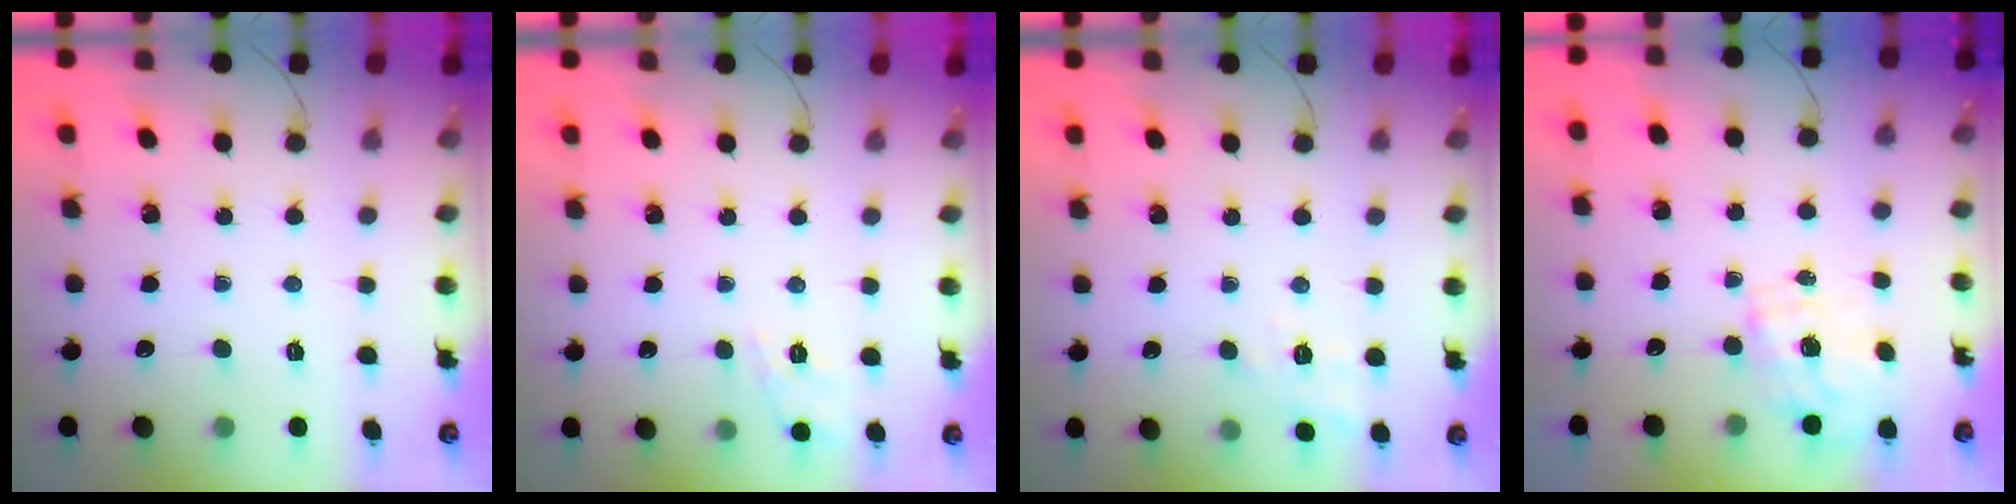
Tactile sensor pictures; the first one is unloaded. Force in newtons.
{"total": 10.1, "press": 10.0, "slide": 1.5}
{"total": 4.3, "press": 3.7, "slide": 2.1}
{"total": 1.0, "press": 0.8, "slide": 0.6}